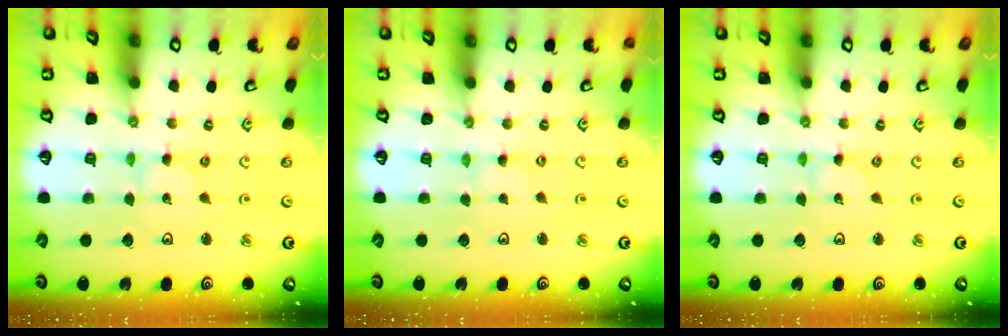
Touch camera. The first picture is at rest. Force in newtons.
{"total": 0.0}
{"total": 0.0}